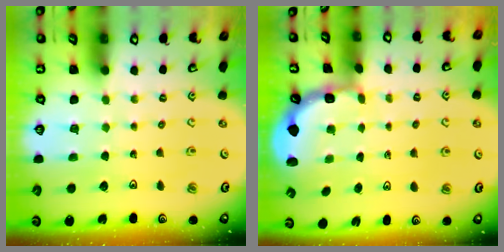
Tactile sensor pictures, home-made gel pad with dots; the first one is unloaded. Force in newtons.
{"total": 1.9, "press": 1.5, "slide": 1.1}